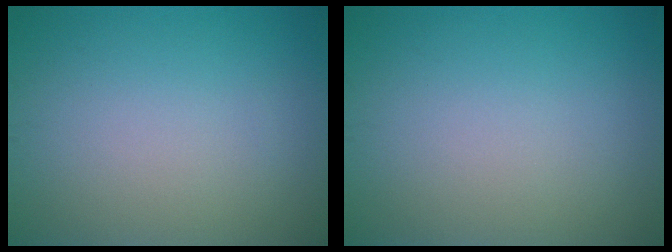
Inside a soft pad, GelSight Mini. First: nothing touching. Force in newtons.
{"total": 0.0}